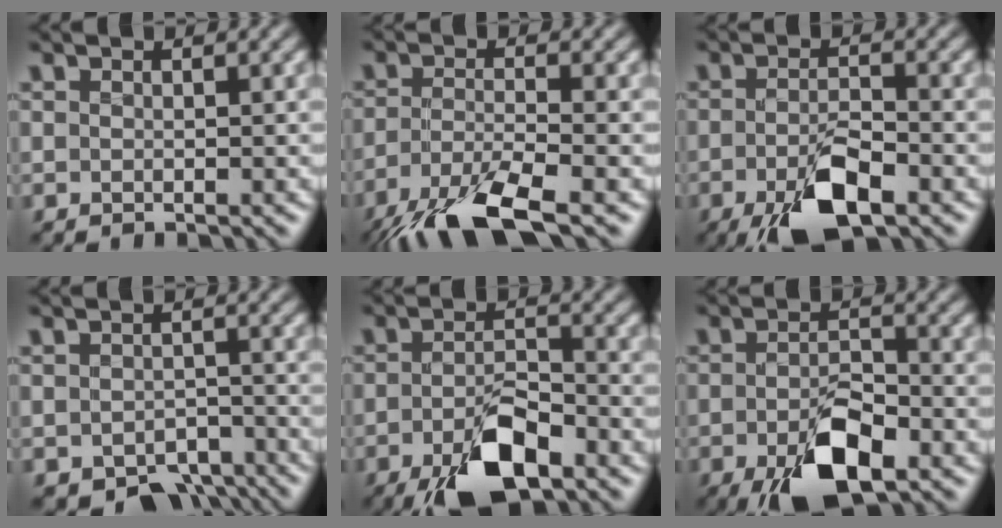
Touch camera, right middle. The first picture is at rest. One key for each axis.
{"total": 7.8, "fx": -5.6, "fy": 1.8, "fz": 5.2, "tx": -0.100, "ty": -0.014, "tz": -0.113}
{"total": 6.5, "fx": -3.5, "fy": 2.3, "fz": 5.0, "tx": -0.095, "ty": -0.006, "tz": -0.065}
{"total": 4.4, "fx": -3.3, "fy": 2.4, "fz": 1.5, "tx": -0.019, "ty": -0.021, "tz": -0.048}
{"total": 7.4, "fx": -4.3, "fy": 2.8, "fz": 5.3, "tx": -0.098, "ty": -0.005, "tz": -0.080}
{"total": 7.2, "fx": -3.6, "fy": 3.0, "fz": 5.5, "tx": -0.100, "ty": -0.008, "tz": -0.066}